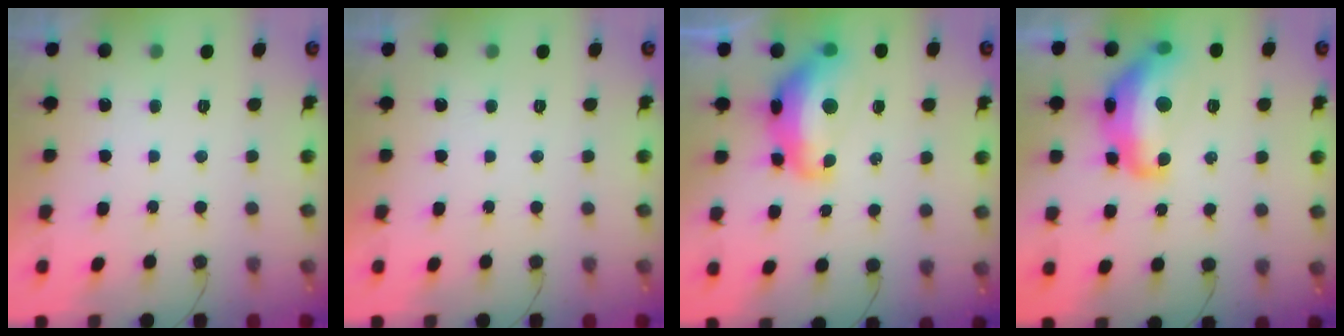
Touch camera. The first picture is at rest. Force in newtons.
{"total": 0.0}
{"total": 14.1, "press": 14.0, "slide": 1.3}
{"total": 16.2, "press": 16.2, "slide": 1.0}